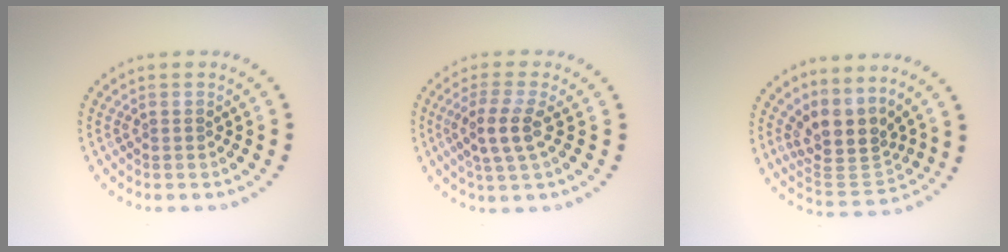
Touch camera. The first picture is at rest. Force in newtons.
{"total": 3.0, "press": 2.6, "slide": 1.5}
{"total": 4.1, "press": 3.1, "slide": 2.8}